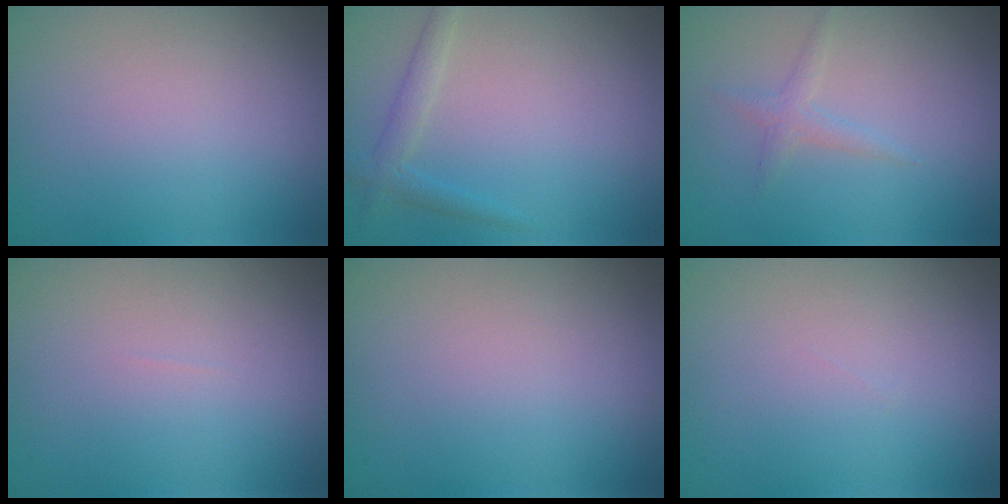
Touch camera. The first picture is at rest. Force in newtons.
{"total": 1.8, "press": 1.8, "slide": 0.0}
{"total": 1.2, "press": 1.2, "slide": 0.1}
{"total": 0.0}
{"total": 0.0}
{"total": 0.0}